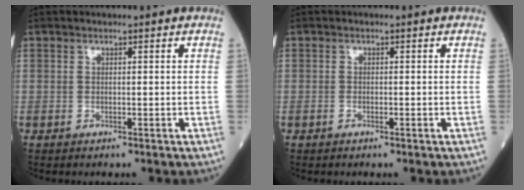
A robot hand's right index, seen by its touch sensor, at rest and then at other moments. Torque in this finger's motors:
{"motor_torque": [-0.14, 0.05, -0.04, -0.01]}